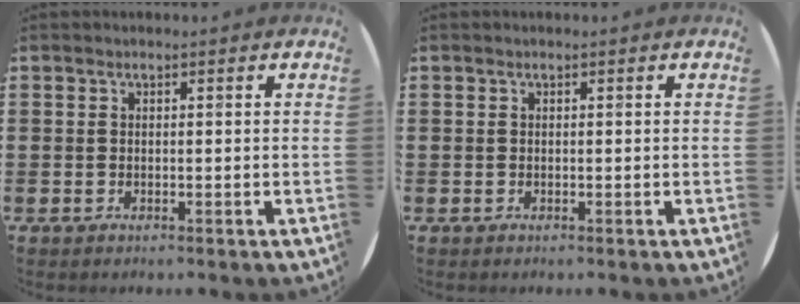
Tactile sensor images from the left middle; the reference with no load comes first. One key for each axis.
{"total": 0.0}